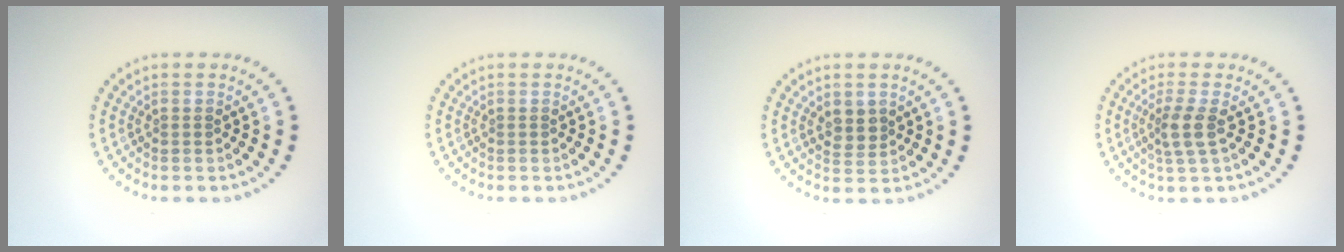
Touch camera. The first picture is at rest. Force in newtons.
{"total": 0.0}
{"total": 2.0, "press": 1.8, "slide": 0.8}
{"total": 2.4, "press": 1.9, "slide": 1.4}